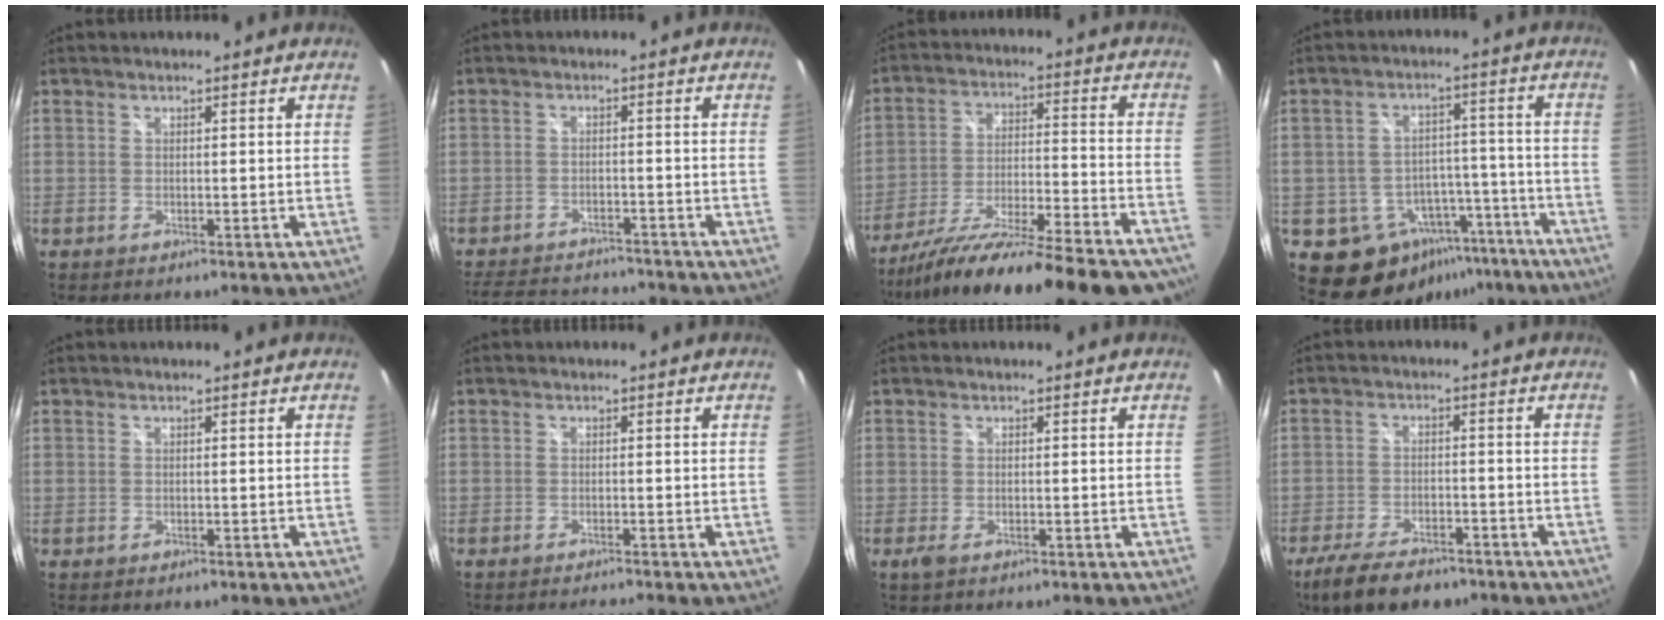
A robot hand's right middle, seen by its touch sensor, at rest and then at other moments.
{"total": 11.0, "force": [-10.0, 3.2, 3.4], "torque": [-0.086, 0.011, -0.146]}
{"total": 26.8, "force": [-22.8, 3.1, 13.8], "torque": [-0.228, -0.072, -0.334]}
{"total": 14.2, "force": [-8.8, 10.1, 4.8], "torque": [-0.088, 0.036, -0.091]}
{"total": 0.0}
{"total": 2.4, "force": [-2.3, -0.2, 0.7], "torque": [-0.018, -0.012, -0.040]}
{"total": 1.3, "force": [-0.7, 0.5, 0.9], "torque": [-0.020, -0.004, -0.012]}
{"total": 11.3, "force": [-8.5, 4.4, 6.0], "torque": [-0.141, -0.019, -0.142]}